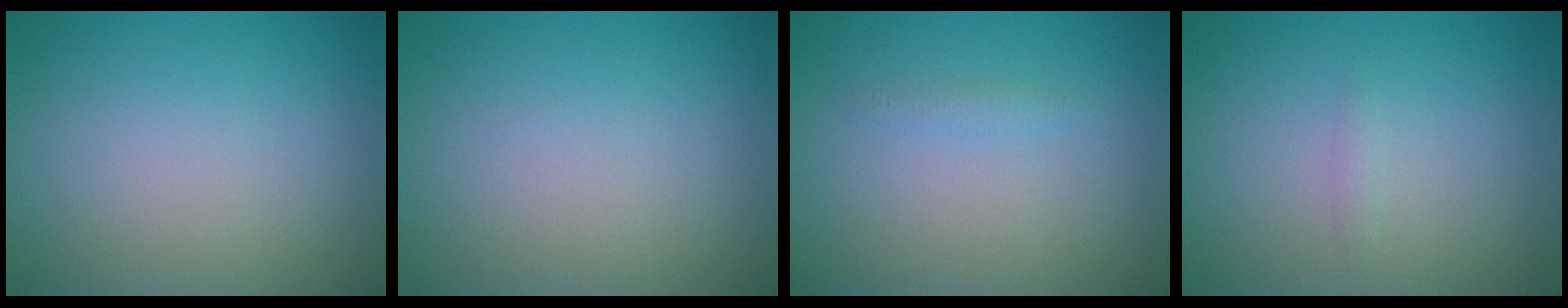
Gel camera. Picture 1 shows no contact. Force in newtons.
{"total": 0.0}
{"total": 0.7, "press": 0.7, "slide": 0.0}
{"total": 0.6, "press": 0.6, "slide": 0.0}